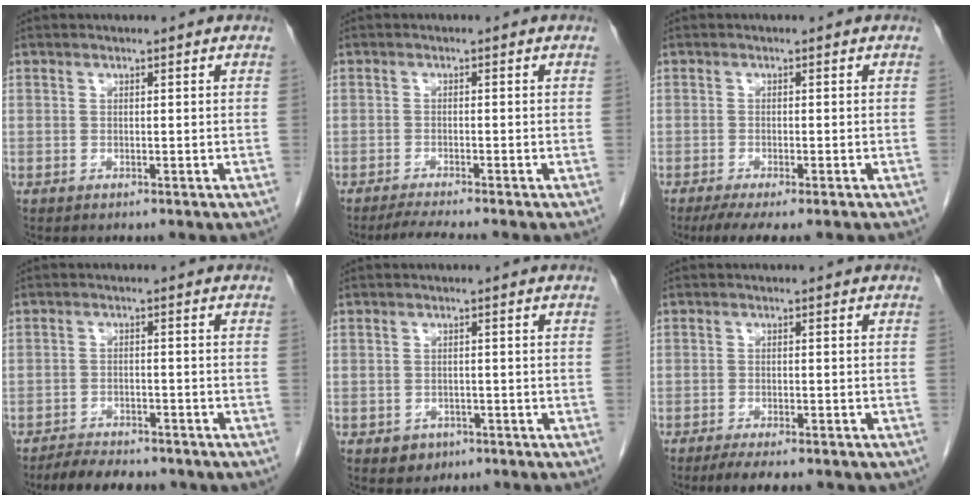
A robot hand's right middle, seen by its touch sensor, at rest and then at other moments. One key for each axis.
{"total": 3.9, "fx": -3.4, "fy": -0.8, "fz": 1.6, "tx": -0.033, "ty": -0.017, "tz": -0.061}
{"total": 5.8, "fx": -4.3, "fy": 0.8, "fz": 3.8, "tx": -0.057, "ty": -0.015, "tz": -0.065}
{"total": 7.8, "fx": -6.7, "fy": 2.5, "fz": 3.2, "tx": -0.050, "ty": -0.004, "tz": -0.094}
{"total": 2.5, "fx": -1.3, "fy": 2.0, "fz": 0.6, "tx": -0.007, "ty": 0.007, "tz": -0.010}
{"total": 7.7, "fx": -6.1, "fy": 2.0, "fz": 4.3, "tx": -0.054, "ty": -0.009, "tz": -0.080}